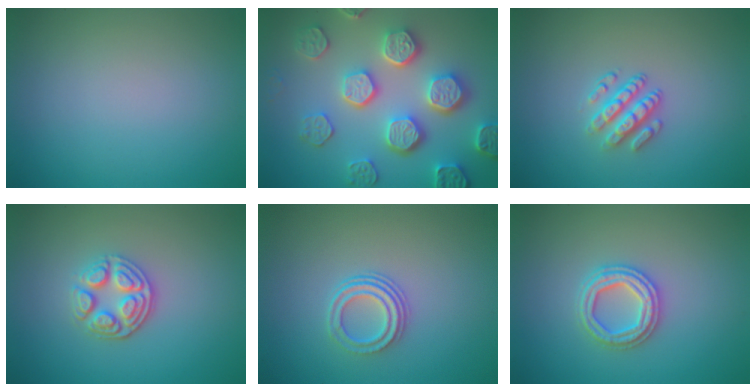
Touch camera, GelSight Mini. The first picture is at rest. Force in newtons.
{"total": 6.6, "press": 5.8, "slide": 3.1}
{"total": 2.9, "press": 2.4, "slide": 1.6}
{"total": 3.5, "press": 3.0, "slide": 1.8}
{"total": 3.0, "press": 2.2, "slide": 2.0}
{"total": 2.9, "press": 2.9, "slide": 0.6}